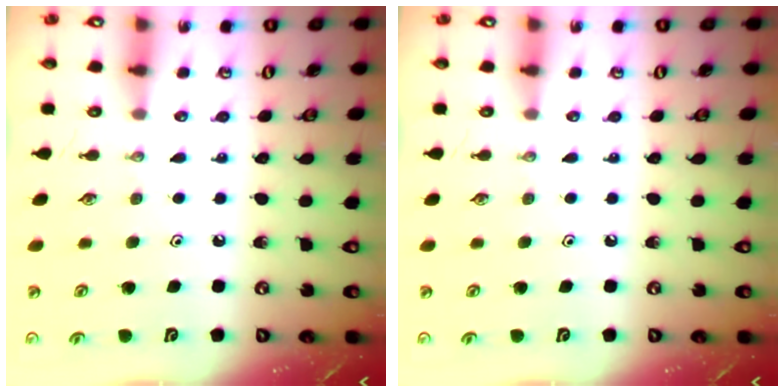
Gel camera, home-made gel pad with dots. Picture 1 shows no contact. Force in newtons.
{"total": 0.0}